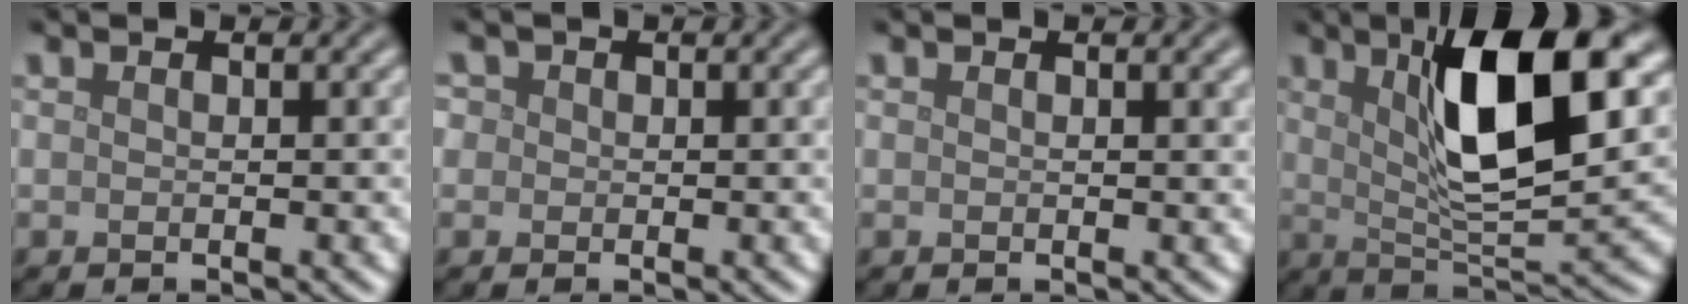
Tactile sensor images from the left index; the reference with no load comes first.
{"total": 2.1, "force": [0.8, 1.8, 0.8], "torque": [-0.012, 0.012, -0.001]}
{"total": 0.9, "force": [0.5, 0.2, 0.7], "torque": [-0.006, 0.003, 0.008]}
{"total": 10.9, "force": [3.8, 3.5, 9.7], "torque": [-0.157, 0.001, 0.062]}